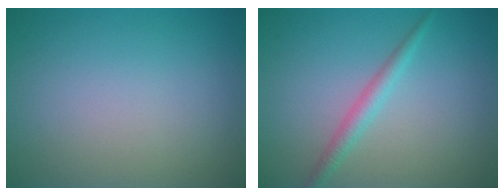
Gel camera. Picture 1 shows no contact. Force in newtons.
{"total": 2.0, "press": 2.0, "slide": 0.1}